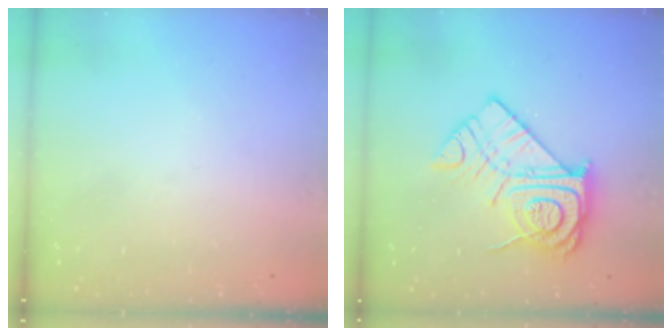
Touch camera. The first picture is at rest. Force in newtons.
{"total": 17.3, "press": 17.2, "slide": 1.3}